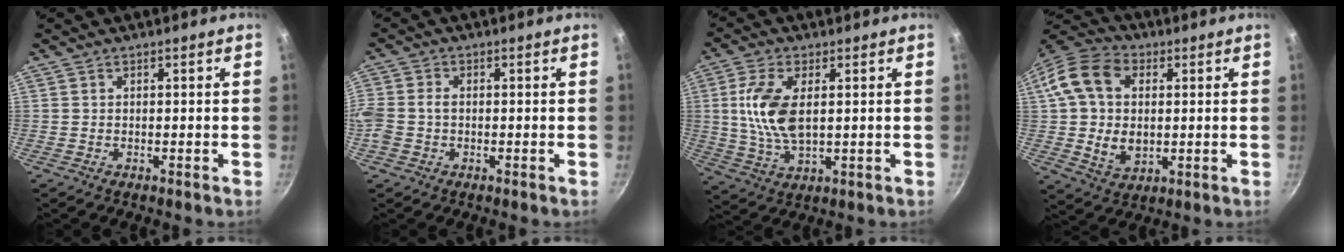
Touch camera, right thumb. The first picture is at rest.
{"total": 5.6, "force": [-0.6, 4.1, 3.8], "torque": [-0.097, 0.013, -0.013]}
{"total": 10.9, "force": [1.6, 5.4, 9.3], "torque": [-0.201, -0.008, 0.034]}
{"total": 17.6, "force": [2.5, 12.4, 12.2], "torque": [-0.226, 0.009, 0.045]}